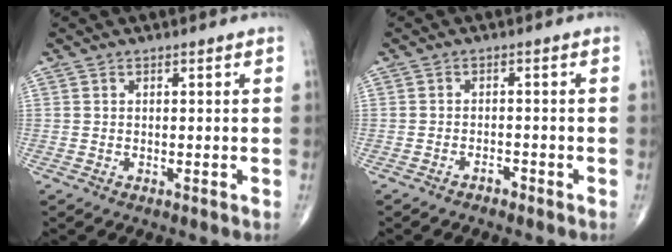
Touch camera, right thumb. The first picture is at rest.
{"total": 1.4, "force": [-1.2, 0.5, 0.4], "torque": [-0.005, 0.008, -0.022]}